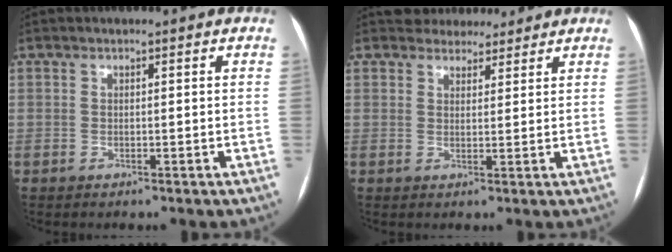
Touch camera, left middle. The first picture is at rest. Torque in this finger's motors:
{"motor_torque": [0.00, -0.08, 0.00, -0.01]}